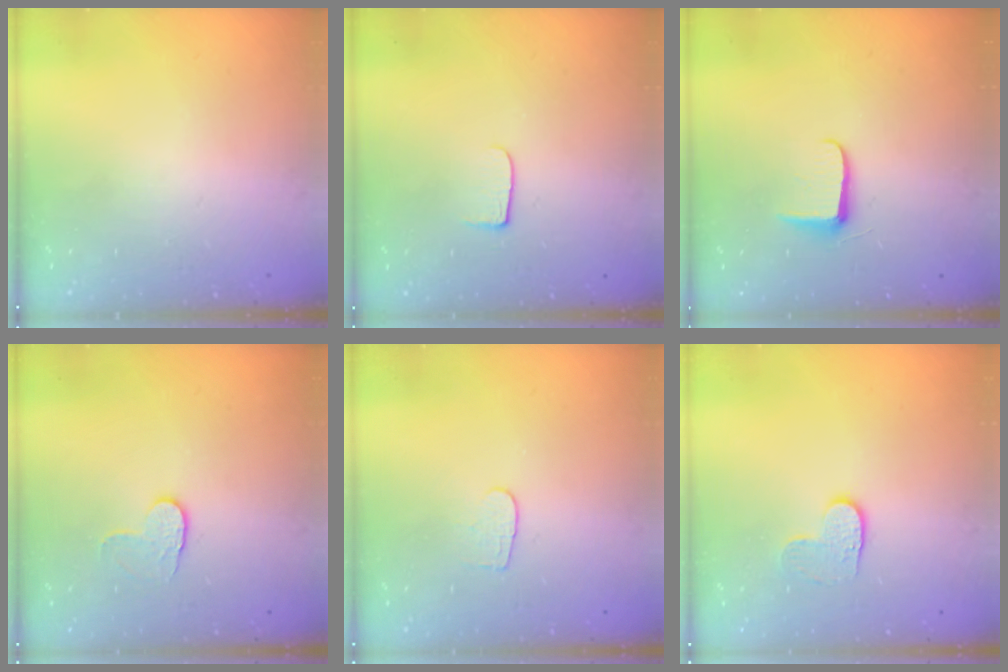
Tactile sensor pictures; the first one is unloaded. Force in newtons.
{"total": 6.5, "press": 6.5, "slide": 0.7}
{"total": 5.9, "press": 5.8, "slide": 0.8}
{"total": 4.3, "press": 4.3, "slide": 0.4}
{"total": 4.6, "press": 4.6, "slide": 0.2}
{"total": 4.0, "press": 4.0, "slide": 0.4}